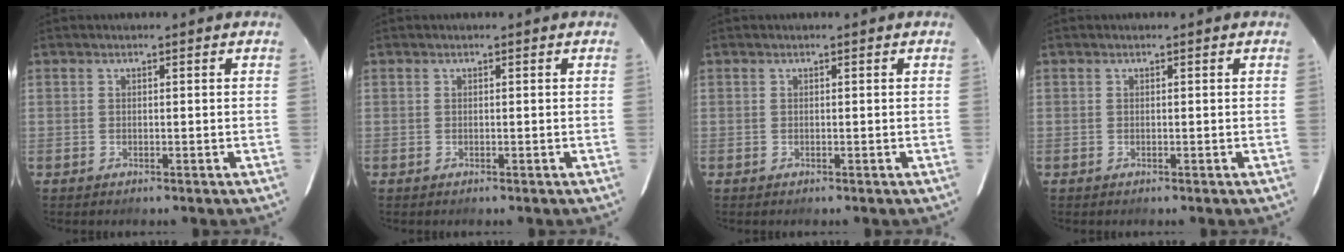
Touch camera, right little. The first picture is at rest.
{"total": 0.0}
{"total": 0.0}
{"total": 0.0}